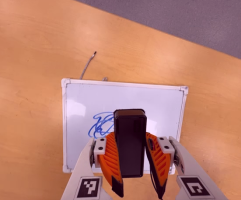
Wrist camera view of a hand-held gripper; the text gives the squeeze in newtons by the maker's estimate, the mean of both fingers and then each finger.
{"total": 6.3, "left": 5.4, "right": 7.1}